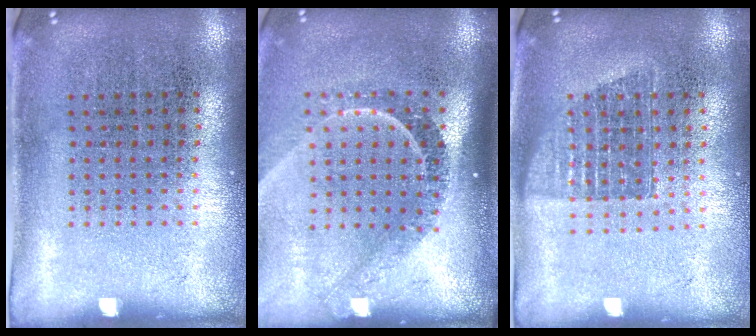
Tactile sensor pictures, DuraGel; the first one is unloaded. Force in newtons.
{"total": 2.3, "press": 1.7, "slide": 1.6}
{"total": 1.3, "press": 1.1, "slide": 0.8}